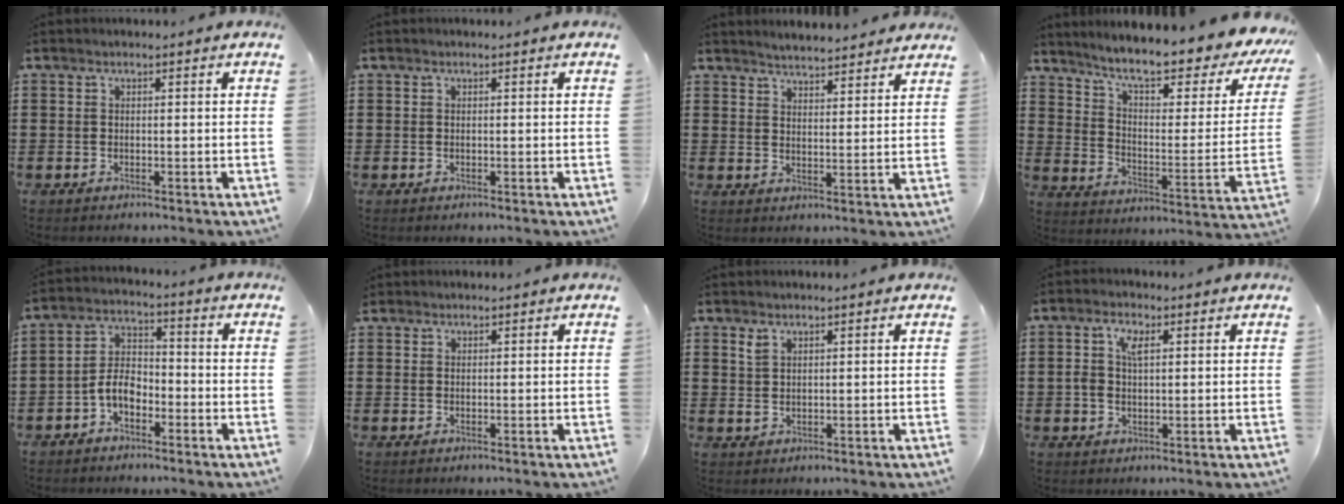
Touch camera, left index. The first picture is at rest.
{"total": 0.0}
{"total": 3.6, "force": [3.5, -0.1, 0.0], "torque": [-0.011, -0.014, 0.064]}
{"total": 8.8, "force": [7.0, 0.6, 5.2], "torque": [-0.112, -0.054, 0.110]}
{"total": 4.9, "force": [-2.7, 2.8, 3.0], "torque": [-0.073, 0.007, -0.059]}
{"total": 0.6, "force": [0.5, 0.3, 0.0], "torque": [-0.002, 0.003, 0.010]}
{"total": 1.5, "force": [0.9, 0.7, 0.9], "torque": [-0.021, 0.002, 0.017]}
{"total": 3.6, "force": [0.9, 1.8, 3.0], "torque": [-0.064, 0.012, 0.014]}